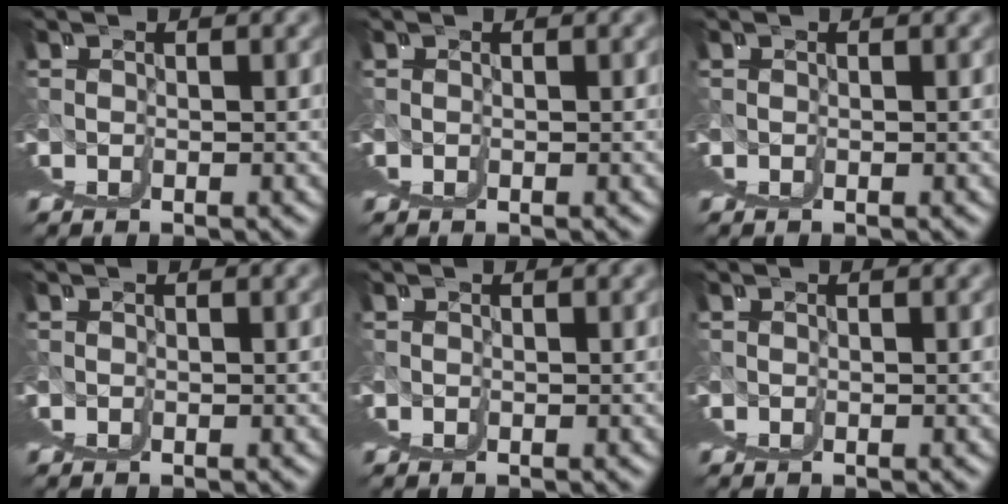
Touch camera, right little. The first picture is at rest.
{"total": 0.0}
{"total": 0.0}
{"total": 0.0}
{"total": 0.0}
{"total": 0.0}